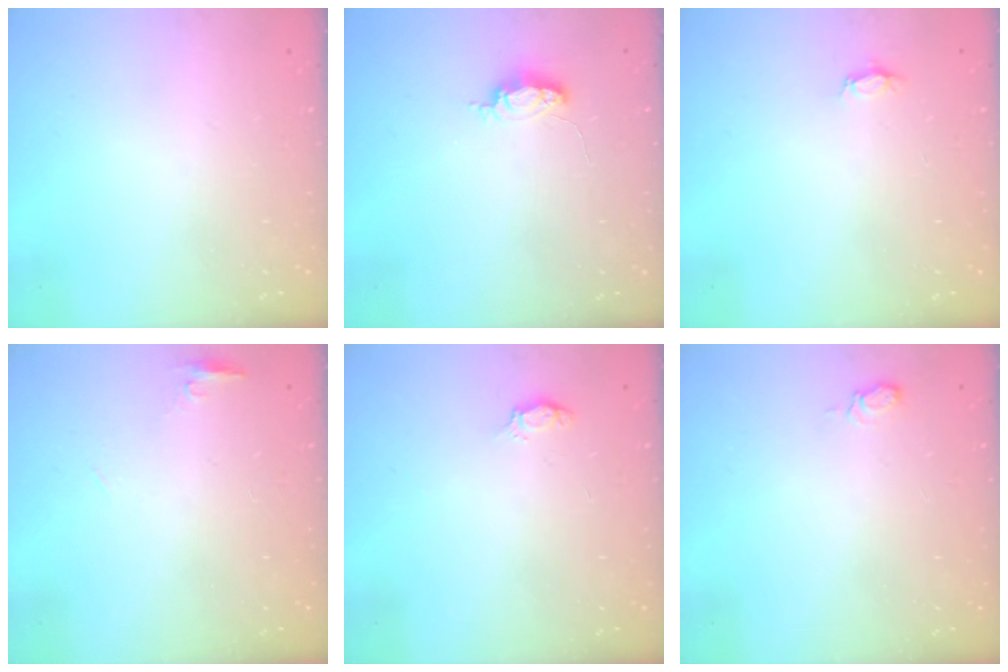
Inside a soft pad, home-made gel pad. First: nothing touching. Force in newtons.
{"total": 4.0, "press": 3.9, "slide": 0.5}
{"total": 2.8, "press": 2.8, "slide": 0.4}
{"total": 4.3, "press": 4.2, "slide": 1.2}
{"total": 2.8, "press": 2.7, "slide": 0.4}
{"total": 6.5, "press": 6.3, "slide": 1.6}